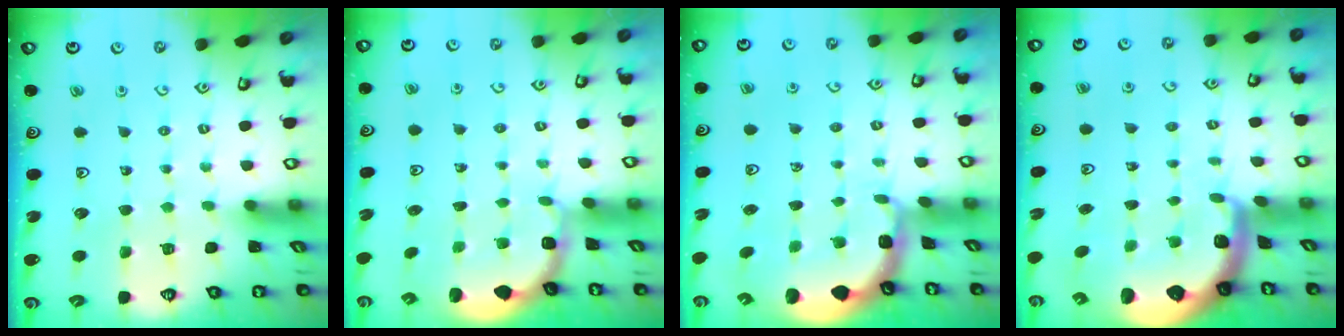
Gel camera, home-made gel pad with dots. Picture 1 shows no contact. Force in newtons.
{"total": 1.8, "press": 1.7, "slide": 0.7}
{"total": 1.6, "press": 1.4, "slide": 0.7}
{"total": 3.6, "press": 3.5, "slide": 0.9}